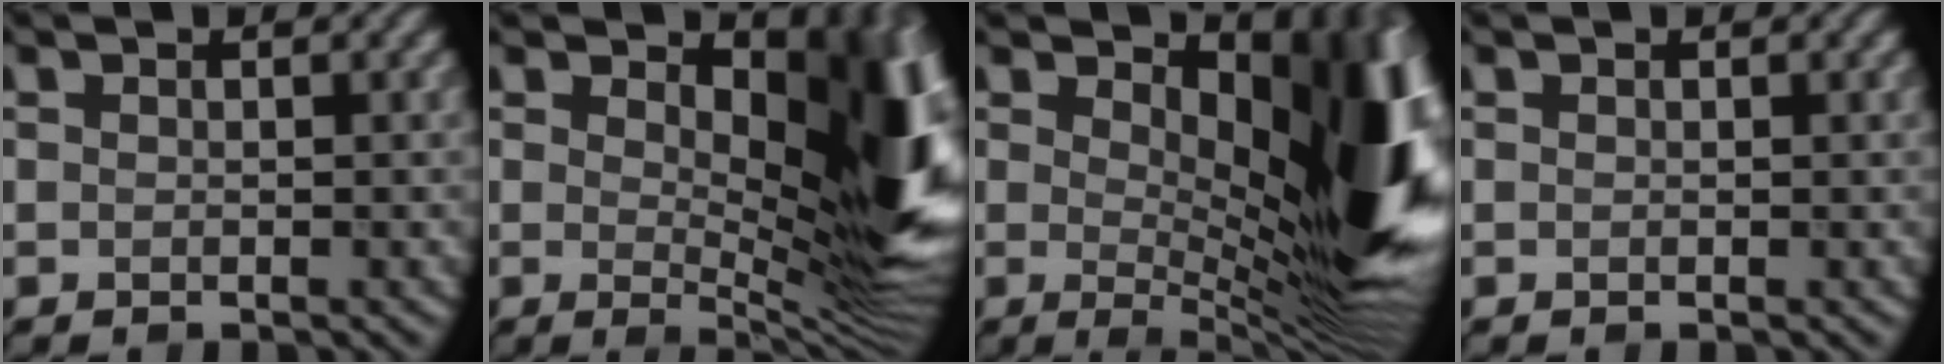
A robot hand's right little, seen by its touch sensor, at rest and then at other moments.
{"total": 12.2, "force": [2.3, 5.6, 10.6], "torque": [-0.120, -0.010, 0.045]}
{"total": 15.1, "force": [2.4, 6.5, 13.4], "torque": [-0.142, -0.005, 0.046]}
{"total": 0.0}